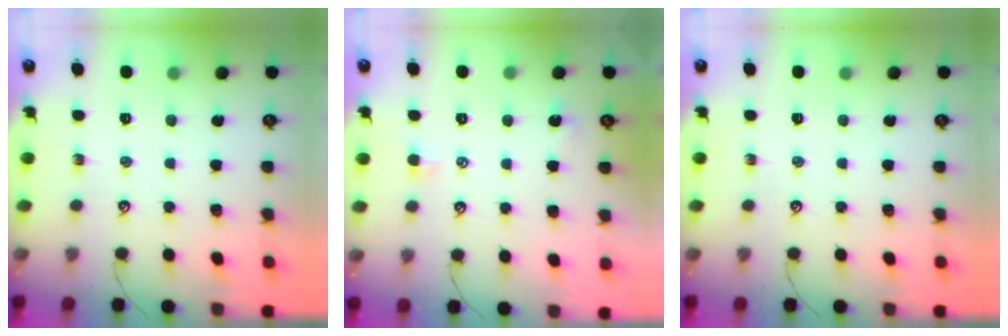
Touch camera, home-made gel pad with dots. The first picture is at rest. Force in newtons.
{"total": 0.7, "press": 0.5, "slide": 0.5}
{"total": 0.0}